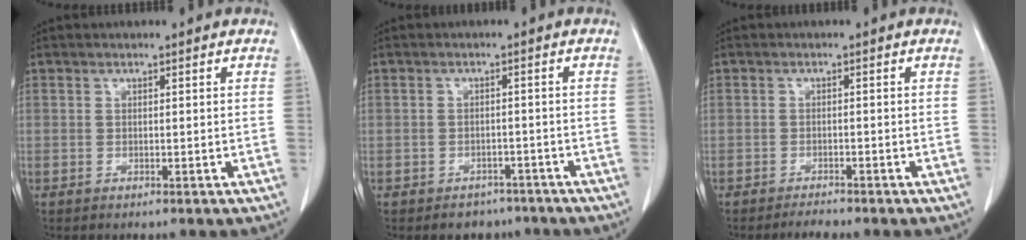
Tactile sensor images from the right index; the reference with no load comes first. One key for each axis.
{"total": 4.0, "fx": -3.1, "fy": 2.6, "fz": 0.3, "tx": -0.001, "ty": 0.013, "tz": -0.039}
{"total": 1.7, "fx": -1.7, "fy": 0.0, "fz": 0.4, "tx": -0.010, "ty": -0.005, "tz": -0.024}